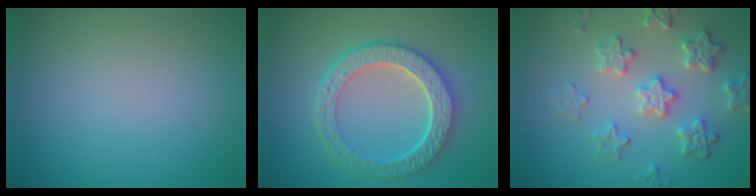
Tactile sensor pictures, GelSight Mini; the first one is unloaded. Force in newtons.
{"total": 6.2, "press": 5.0, "slide": 3.6}
{"total": 4.8, "press": 4.1, "slide": 2.5}